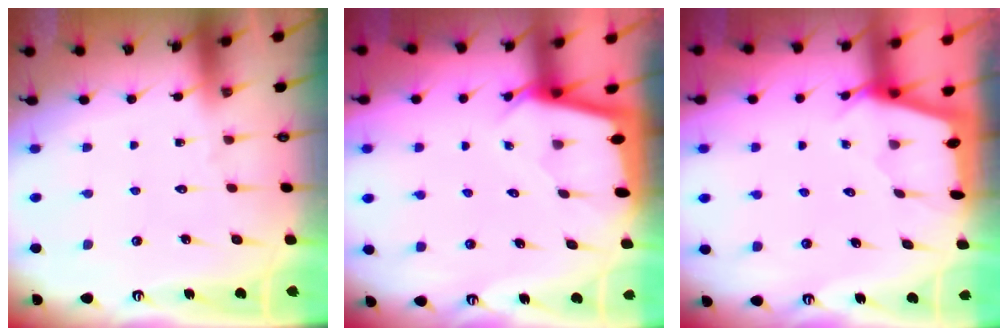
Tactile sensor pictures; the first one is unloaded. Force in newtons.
{"total": 2.3, "press": 2.3, "slide": 0.1}
{"total": 2.2, "press": 2.2, "slide": 0.3}